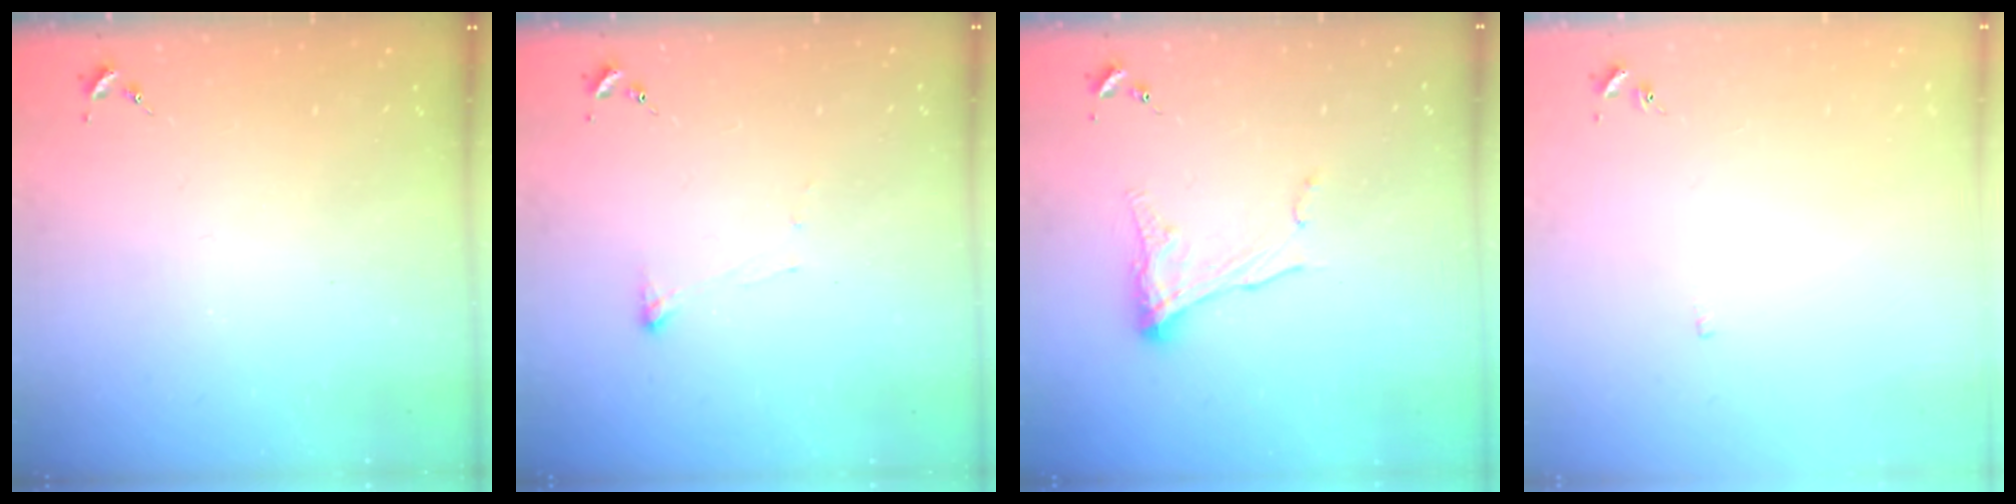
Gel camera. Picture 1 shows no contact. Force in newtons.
{"total": 3.7, "press": 3.7, "slide": 0.5}
{"total": 9.6, "press": 9.6, "slide": 0.5}
{"total": 2.0, "press": 1.9, "slide": 0.4}